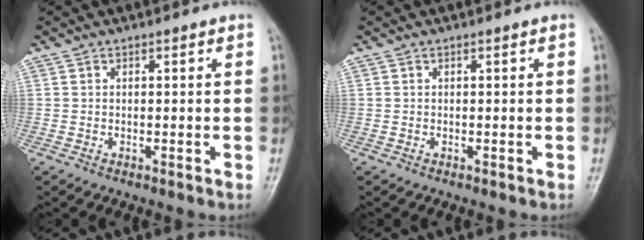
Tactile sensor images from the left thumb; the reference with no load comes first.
{"total": 0.0}